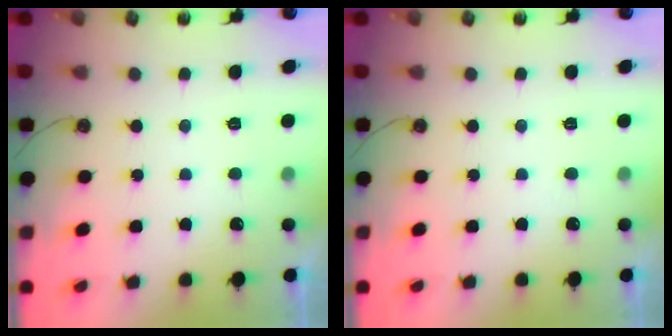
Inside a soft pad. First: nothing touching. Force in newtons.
{"total": 0.0}